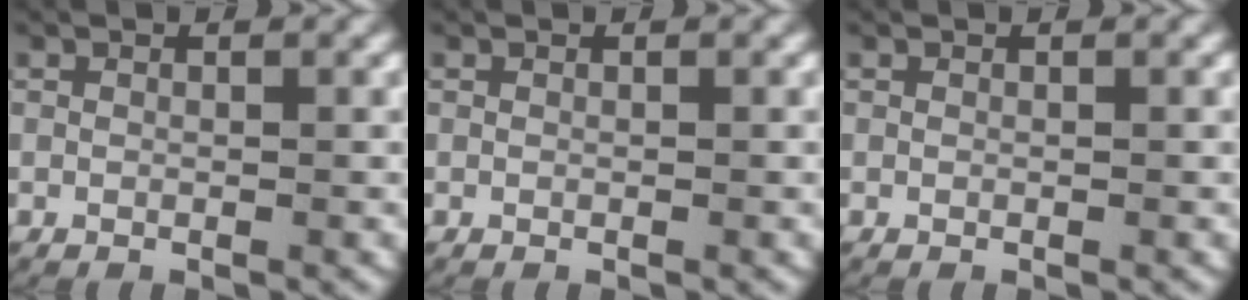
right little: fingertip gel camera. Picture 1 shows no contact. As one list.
[{"total": 0.0}, {"total": 0.0}]